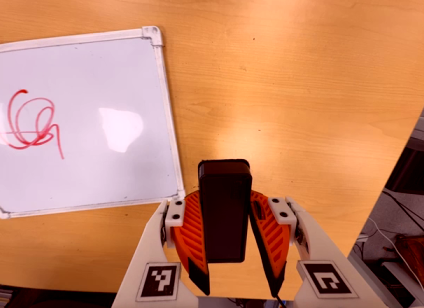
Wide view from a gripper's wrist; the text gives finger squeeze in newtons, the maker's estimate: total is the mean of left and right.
{"total": 7.9, "left": 7.0, "right": 8.8}